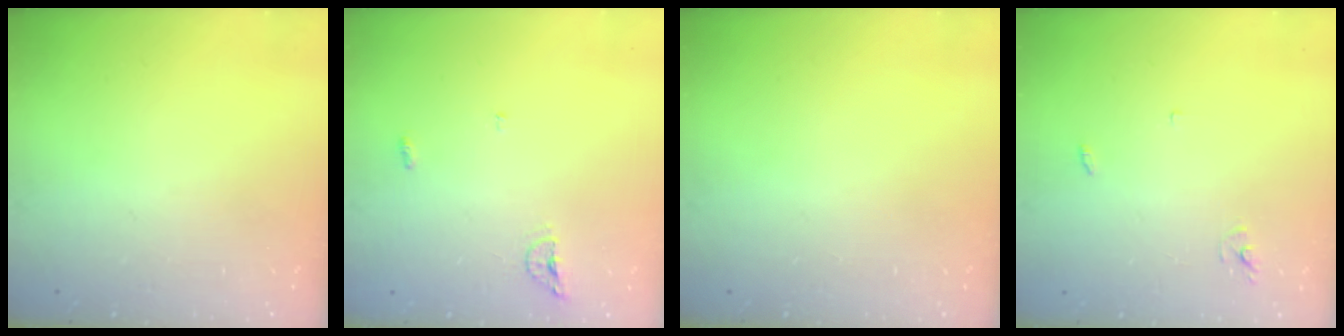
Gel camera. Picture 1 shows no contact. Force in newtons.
{"total": 4.4, "press": 4.3, "slide": 1.0}
{"total": 0.0}
{"total": 2.5, "press": 2.5, "slide": 0.1}